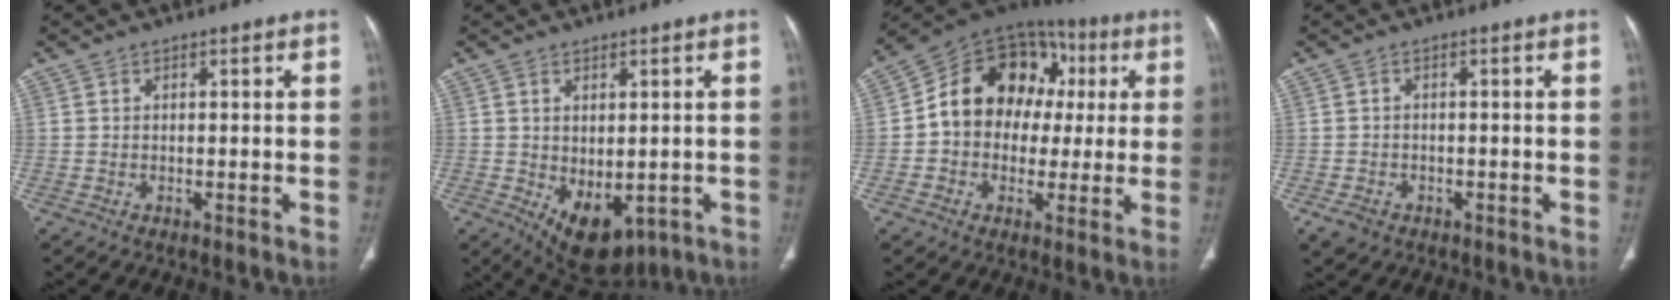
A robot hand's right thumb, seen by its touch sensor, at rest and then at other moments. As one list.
[{"total": 10.2, "force": [-2.7, 6.0, 7.7], "torque": [-0.100, -0.002, -0.016]}, {"total": 18.2, "force": [2.1, 14.4, 10.9], "torque": [-0.127, 0.047, 0.026]}, {"total": 3.2, "force": [-1.7, 2.3, 1.3], "torque": [-0.024, 0.003, -0.023]}]